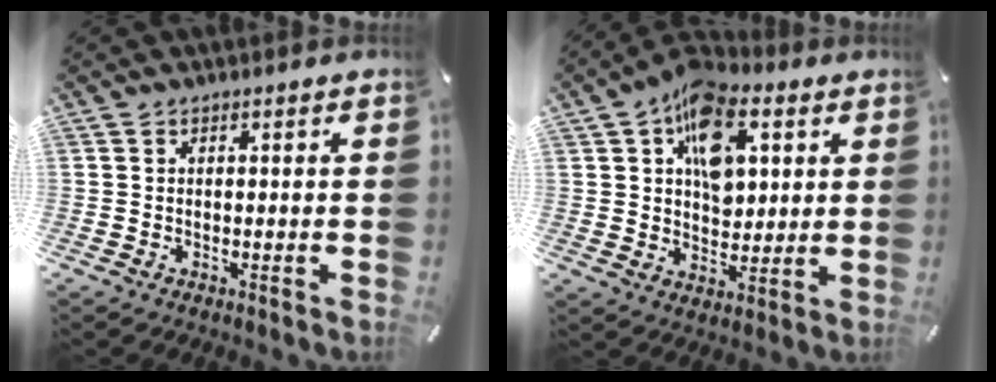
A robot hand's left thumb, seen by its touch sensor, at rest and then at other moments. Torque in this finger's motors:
{"motor_torque": [0.51, 1.16, 1.78, -0.99, 0.54]}